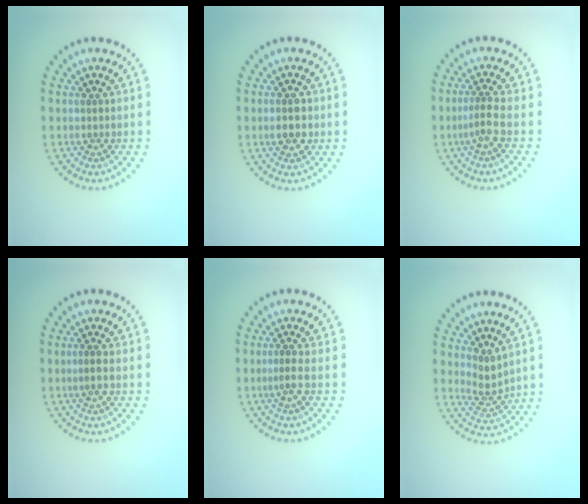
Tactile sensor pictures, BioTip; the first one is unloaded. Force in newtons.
{"total": 2.8, "press": 2.8, "slide": 0.0}
{"total": 1.8, "press": 1.3, "slide": 1.3}
{"total": 0.8, "press": 0.8, "slide": 0.3}
{"total": 1.3, "press": 0.9, "slide": 0.9}
{"total": 2.2, "press": 1.5, "slide": 1.6}